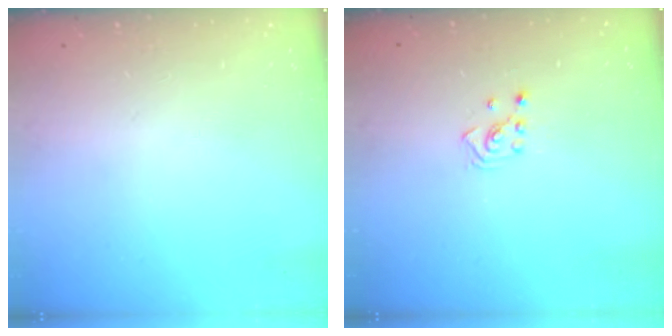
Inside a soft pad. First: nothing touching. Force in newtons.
{"total": 2.1, "press": 2.1, "slide": 0.3}